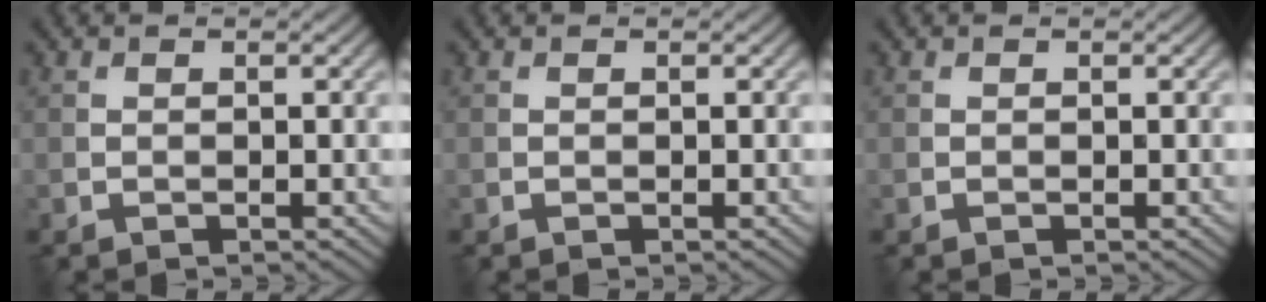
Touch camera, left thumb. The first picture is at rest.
{"total": 0.0}
{"total": 0.0}